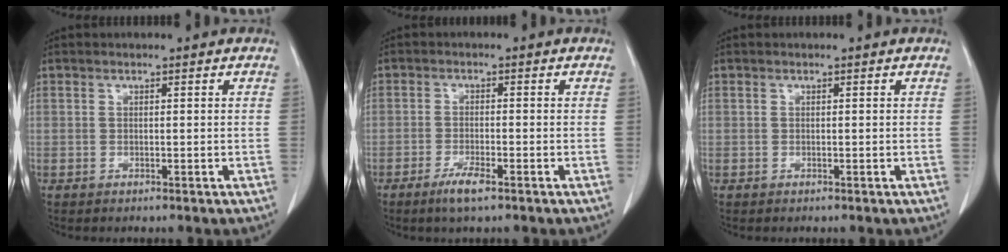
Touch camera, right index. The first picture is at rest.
{"total": 3.5, "force": [-2.2, 0.3, 2.7], "torque": [-0.056, -0.006, -0.041]}
{"total": 0.0}